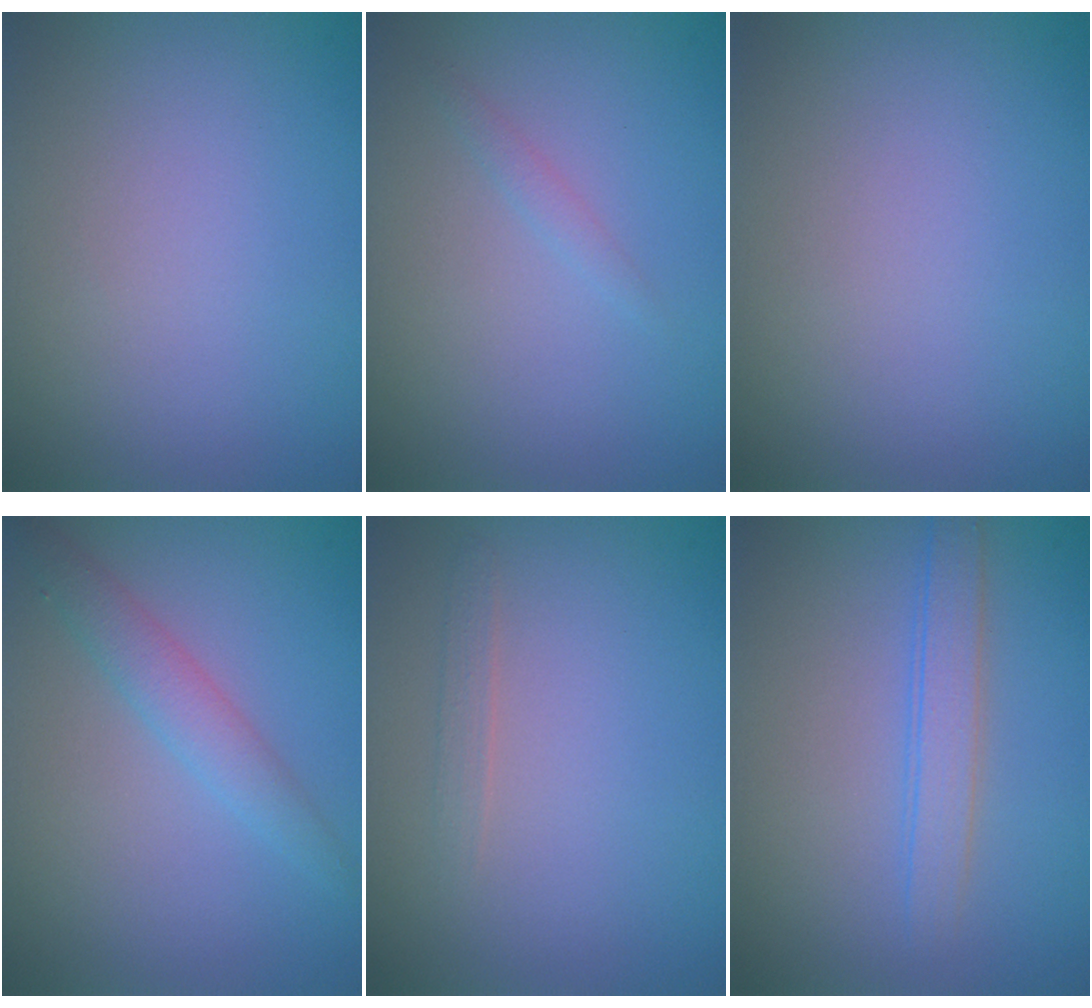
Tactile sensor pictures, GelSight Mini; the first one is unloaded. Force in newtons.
{"total": 0.8, "press": 0.8, "slide": 0.1}
{"total": 0.0}
{"total": 2.4, "press": 2.4, "slide": 0.1}
{"total": 0.9, "press": 0.8, "slide": 0.1}
{"total": 2.4, "press": 2.3, "slide": 0.2}